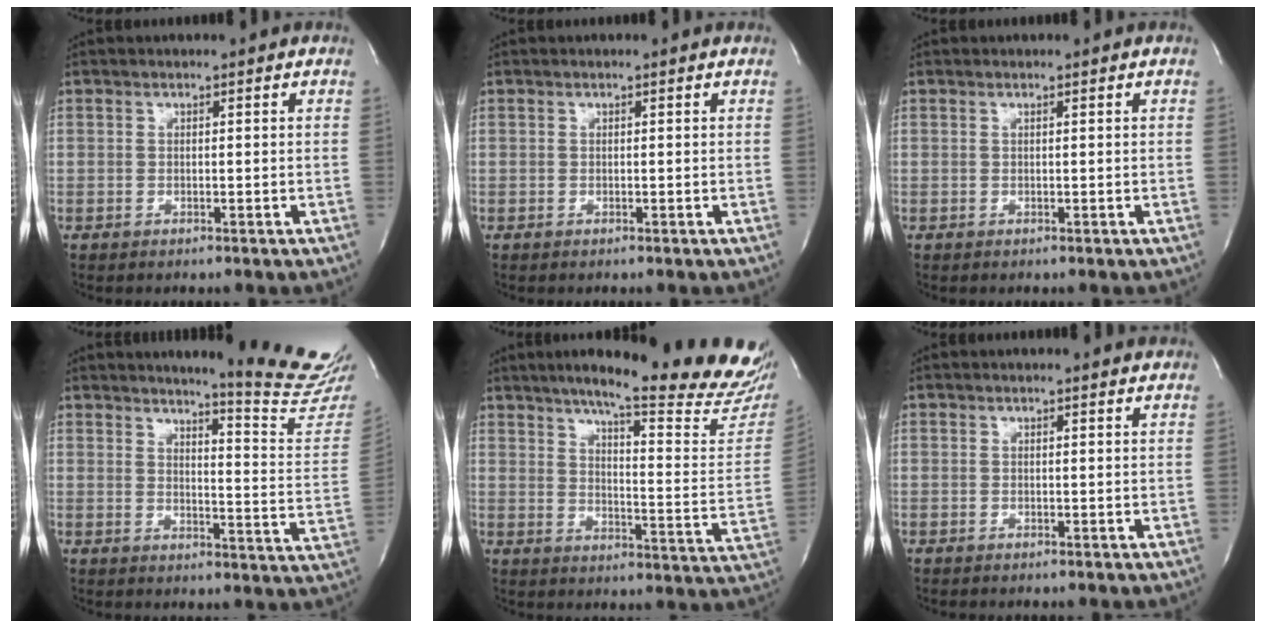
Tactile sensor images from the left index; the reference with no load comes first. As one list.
[{"total": 0.0}, {"total": 0.0}, {"total": 15.8, "force": [14.8, -1.8, 5.3], "torque": [-0.076, -0.130, 0.168]}, {"total": 24.9, "force": [21.1, 1.3, 13.1], "torque": [-0.186, -0.088, 0.259]}, {"total": 1.7, "force": [1.6, 0.3, 0.3], "torque": [-0.012, 0.002, 0.010]}]